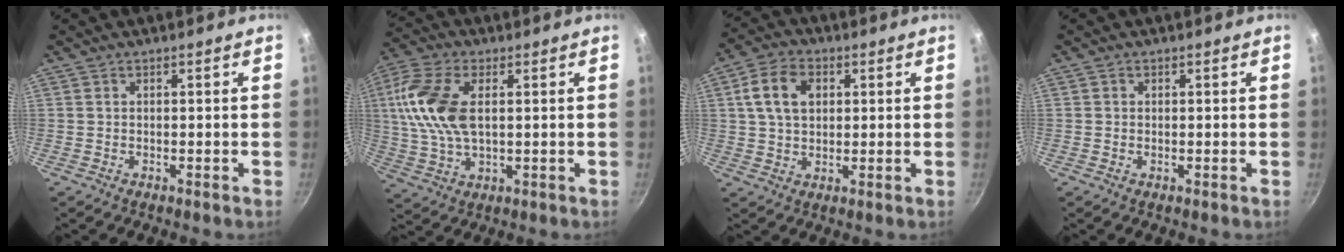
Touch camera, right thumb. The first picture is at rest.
{"total": 13.8, "force": [2.5, 7.5, 11.3], "torque": [-0.226, 0.005, 0.041]}
{"total": 9.0, "force": [2.3, 6.3, 6.0], "torque": [-0.099, 0.009, 0.035]}
{"total": 0.6, "force": [0.1, 0.6, 0.2], "torque": [-0.002, 0.000, 0.000]}